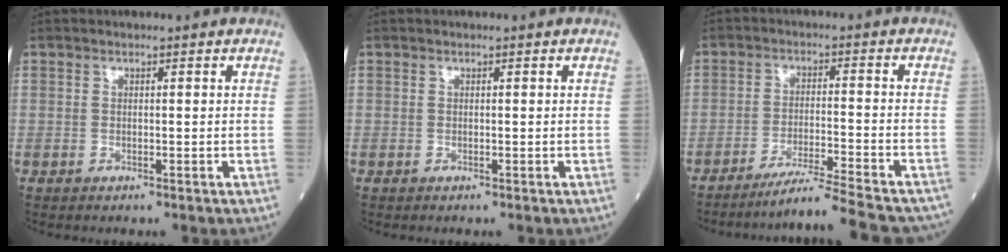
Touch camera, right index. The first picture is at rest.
{"total": 0.0}
{"total": 13.4, "force": [-12.2, -0.3, 5.4], "torque": [-0.066, -0.016, -0.183]}